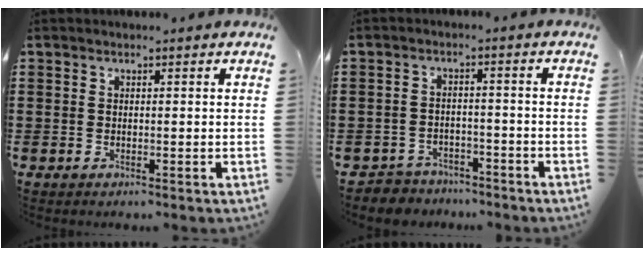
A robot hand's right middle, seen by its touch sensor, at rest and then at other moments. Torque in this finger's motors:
{"motor_torque": [-0.36, 0.23, 0.01, 0.00]}